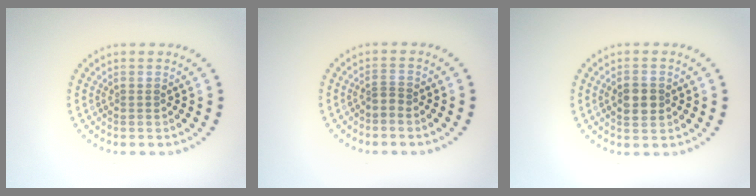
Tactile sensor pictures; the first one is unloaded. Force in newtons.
{"total": 0.8, "press": 0.5, "slide": 0.6}
{"total": 2.9, "press": 2.9, "slide": 0.1}